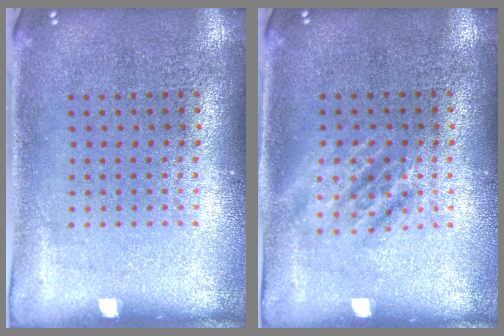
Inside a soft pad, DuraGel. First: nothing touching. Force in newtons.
{"total": 1.0, "press": 1.0, "slide": 0.2}